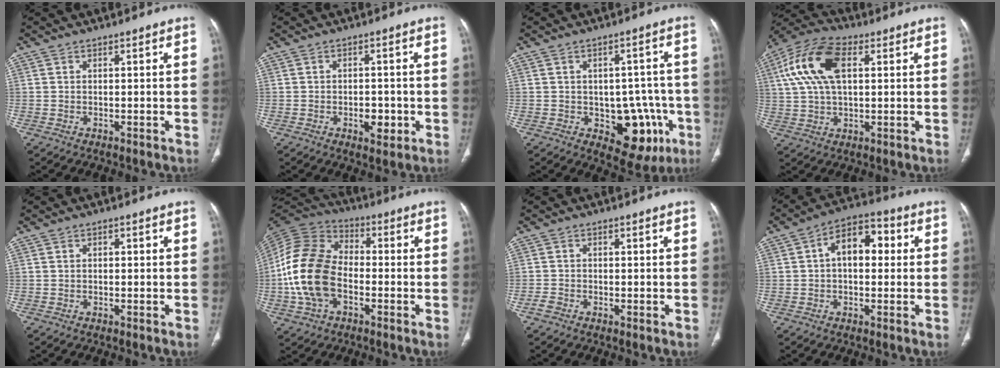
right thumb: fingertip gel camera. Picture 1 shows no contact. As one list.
[{"total": 4.2, "force": [-1.3, 2.5, 3.1], "torque": [-0.028, 0.003, -0.012]}, {"total": 12.2, "force": [-4.0, 7.7, 8.7], "torque": [-0.056, 0.021, -0.037]}, {"total": 14.1, "force": [4.0, 7.5, 11.3], "torque": [-0.235, 0.020, 0.073]}, {"total": 0.6, "force": [0.0, 0.4, 0.4], "torque": [-0.002, 0.002, -0.001]}, {"total": 16.8, "force": [-3.2, 11.3, 12.1], "torque": [-0.241, 0.028, -0.064]}, {"total": 1.4, "force": [-0.9, 0.8, 0.9], "torque": [-0.016, -0.001, -0.020]}, {"total": 9.8, "force": [1.4, 6.0, 7.7], "torque": [-0.096, 0.031, 0.013]}]